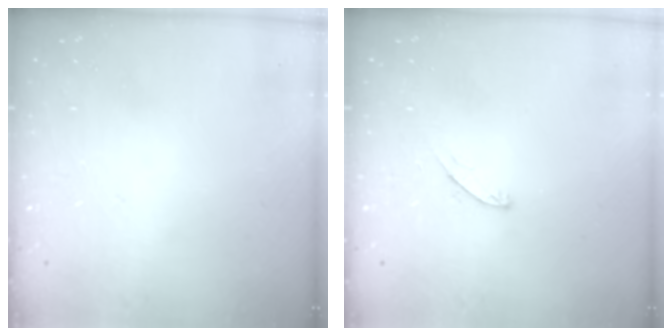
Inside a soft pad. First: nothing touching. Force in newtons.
{"total": 4.8, "press": 4.7, "slide": 0.3}